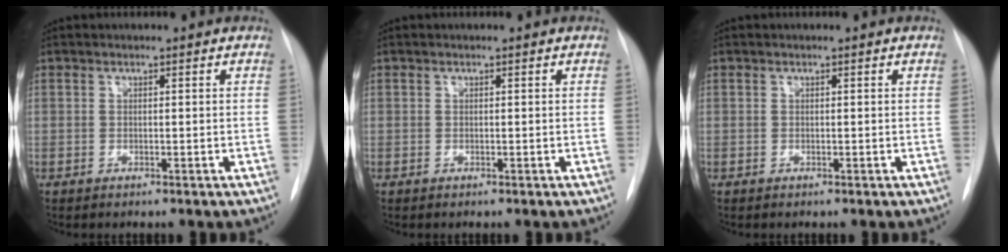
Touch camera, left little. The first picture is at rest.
{"total": 0.0}
{"total": 0.0}